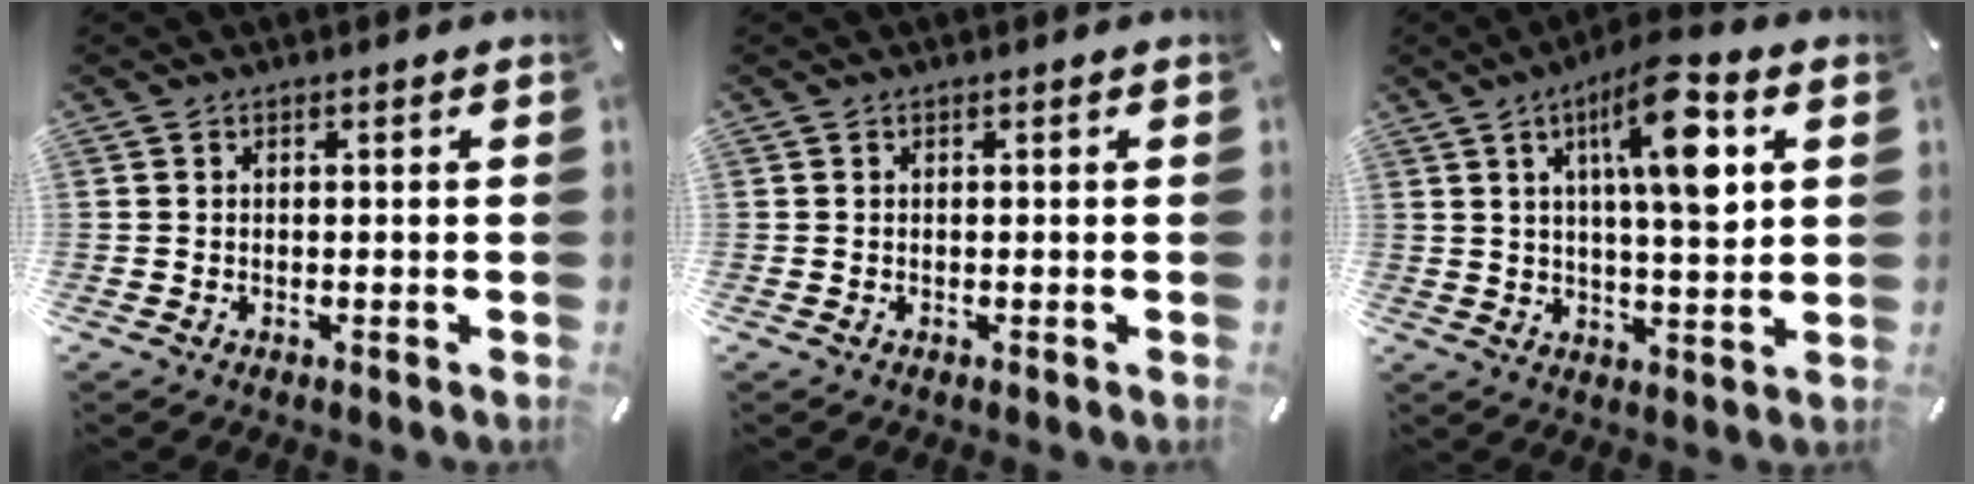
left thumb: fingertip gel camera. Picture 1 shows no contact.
{"total": 0.0}
{"total": 13.7, "force": [5.3, 3.9, 12.0], "torque": [-0.192, -0.008, 0.081]}